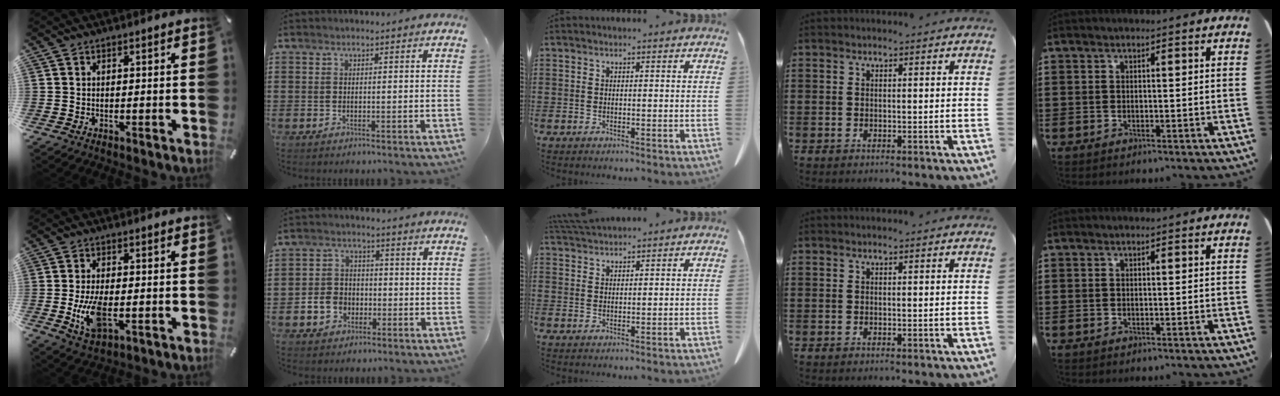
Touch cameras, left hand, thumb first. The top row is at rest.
{"thumb": {"total": 9.3, "force": [-1.6, 4.7, 7.9], "torque": [-0.174, -0.017, -0.030]}, "index": {"total": 4.6, "force": [-1.9, 3.7, 2.0], "torque": [-0.050, 0.008, -0.039]}, "middle": {"total": 2.8, "force": [2.8, 0.1, 0.5], "torque": [-0.018, -0.003, 0.054]}}